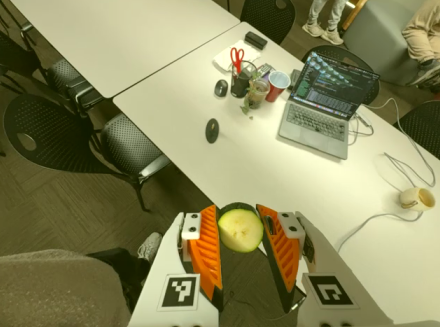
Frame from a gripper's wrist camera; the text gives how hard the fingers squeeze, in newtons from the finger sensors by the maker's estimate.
{"total": 8.4, "left": 7.7, "right": 9.0}